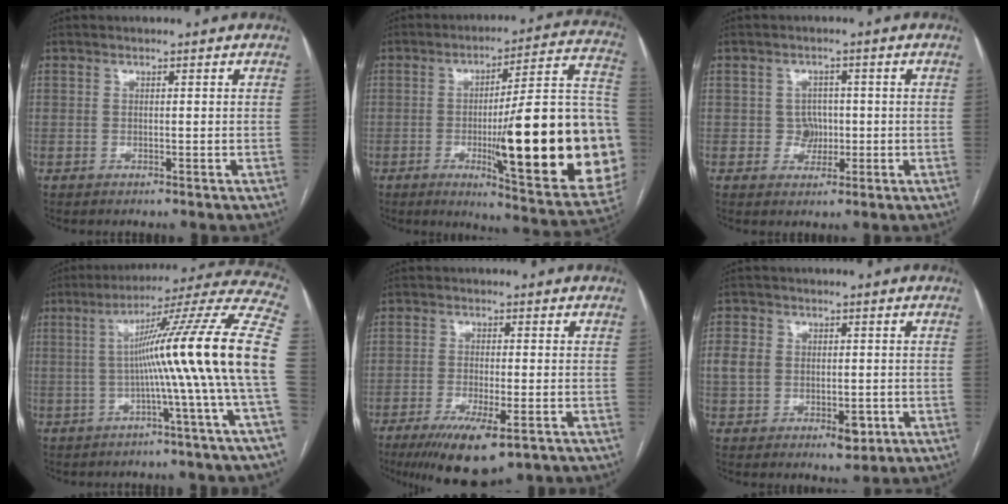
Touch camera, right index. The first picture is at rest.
{"total": 28.8, "force": [-4.9, 3.5, 28.2], "torque": [-0.293, 0.003, -0.067]}
{"total": 2.9, "force": [-0.2, 2.8, 0.7], "torque": [-0.001, 0.007, -0.002]}
{"total": 19.2, "force": [-1.5, -2.6, 19.0], "torque": [-0.248, 0.026, -0.039]}
{"total": 10.0, "force": [-5.9, 2.3, 7.7], "torque": [-0.129, -0.023, -0.091]}
{"total": 7.5, "force": [-1.1, 5.5, 5.0], "torque": [-0.082, 0.010, -0.008]}